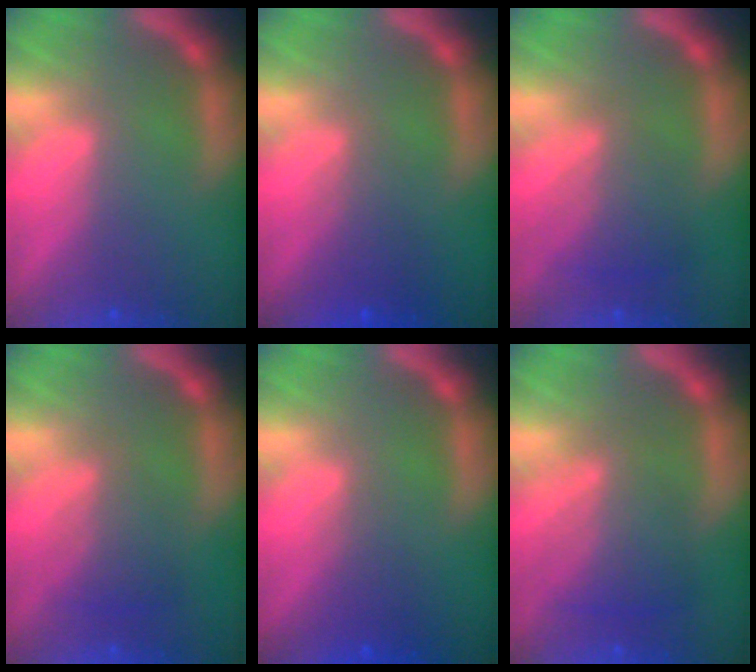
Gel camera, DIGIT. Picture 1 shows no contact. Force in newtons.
{"total": 2.5}
{"total": 3.5}
{"total": 3.0}
{"total": 1.9}
{"total": 5.1}